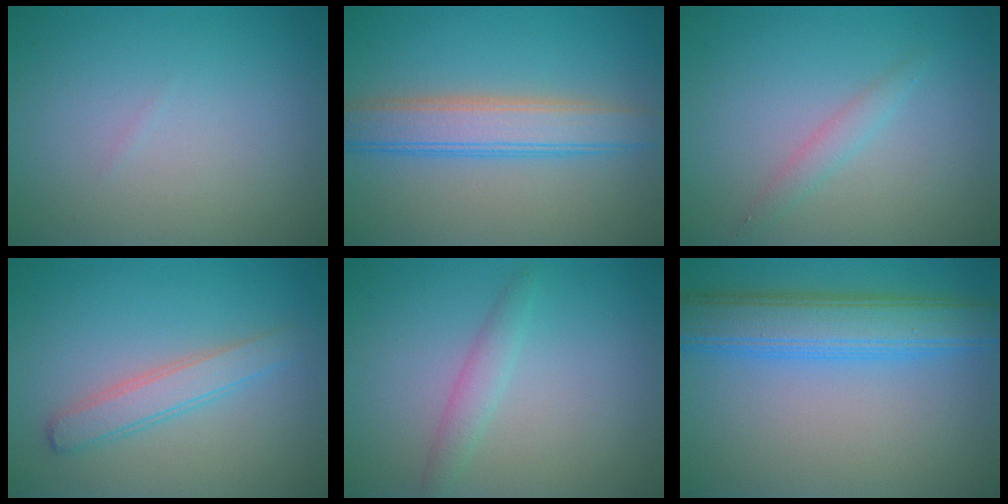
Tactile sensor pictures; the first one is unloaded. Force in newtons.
{"total": 4.9, "press": 4.9, "slide": 0.3}
{"total": 1.4, "press": 1.4, "slide": 0.0}
{"total": 2.5, "press": 2.5, "slide": 0.1}
{"total": 1.7, "press": 1.7, "slide": 0.1}
{"total": 6.5, "press": 6.5, "slide": 0.1}